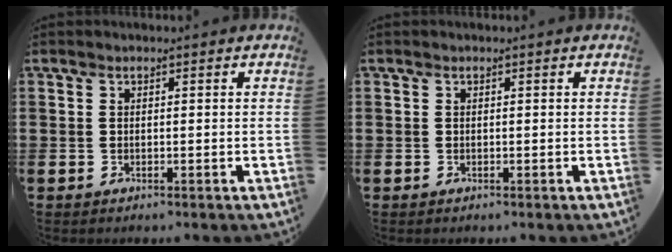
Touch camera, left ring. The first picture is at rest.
{"total": 0.0}